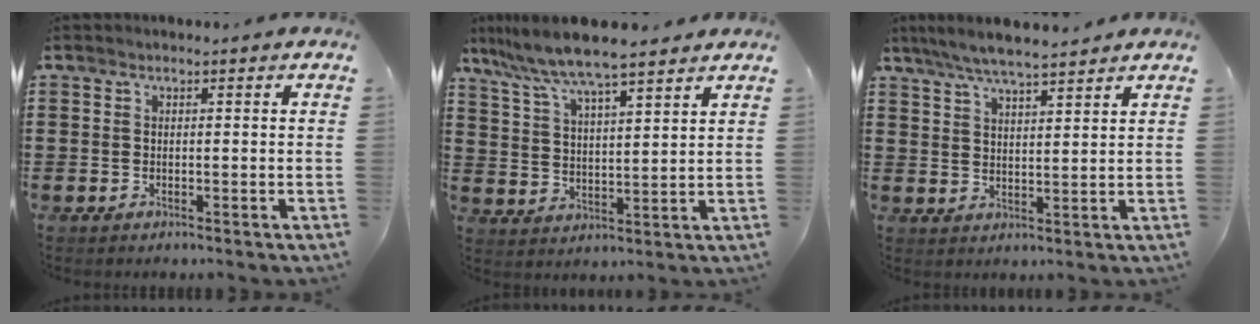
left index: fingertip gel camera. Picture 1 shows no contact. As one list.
[{"total": 7.4, "force": [6.4, 0.5, 3.6], "torque": [-0.094, -0.026, 0.110]}, {"total": 5.6, "force": [5.0, 0.5, 2.5], "torque": [-0.061, -0.012, 0.091]}]